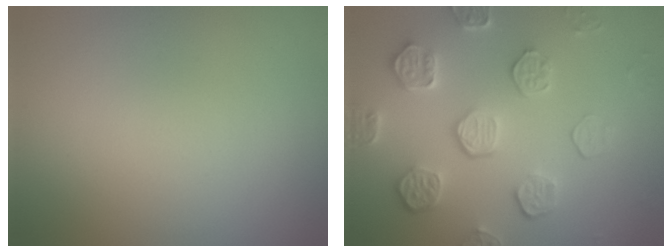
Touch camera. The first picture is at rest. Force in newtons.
{"total": 5.6, "press": 4.2, "slide": 3.7}